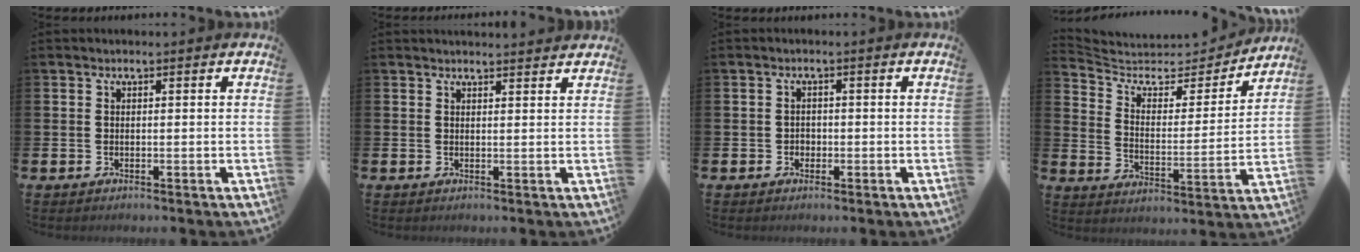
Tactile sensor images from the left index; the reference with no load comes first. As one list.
[{"total": 1.7, "force": [1.7, 0.1, 0.0], "torque": [0.006, -0.010, 0.029]}, {"total": 1.2, "force": [-0.4, 1.2, 0.3], "torque": [0.004, 0.000, -0.012]}, {"total": 6.1, "force": [5.2, 2.5, 2.0], "torque": [-0.063, -0.045, 0.081]}]